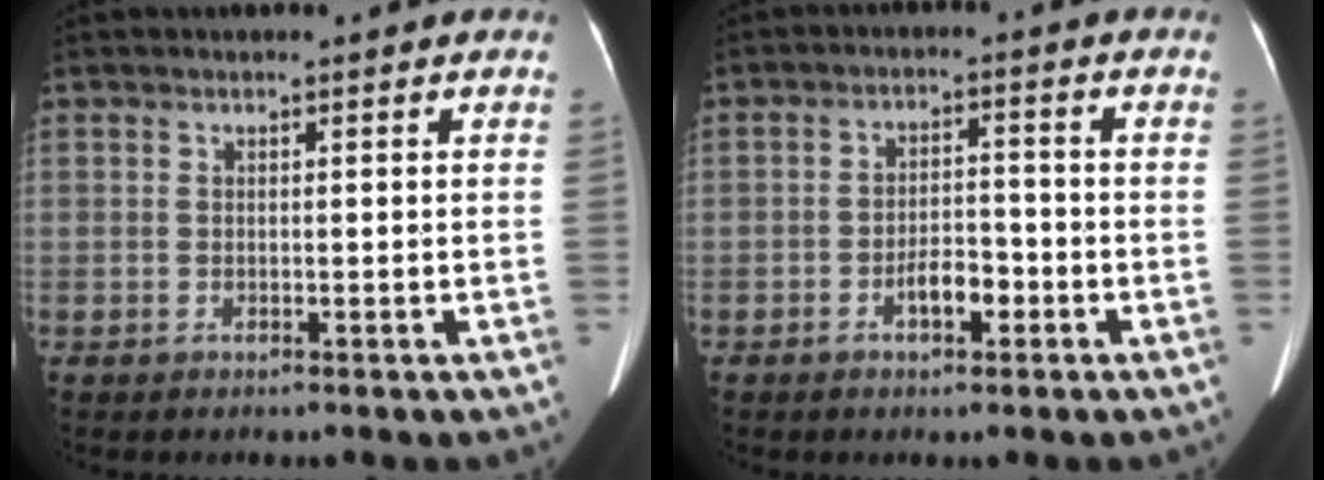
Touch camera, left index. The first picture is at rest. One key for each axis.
{"total": 4.3, "fx": -2.1, "fy": 1.8, "fz": 3.3, "tx": -0.057, "ty": 0.009, "tz": -0.036}